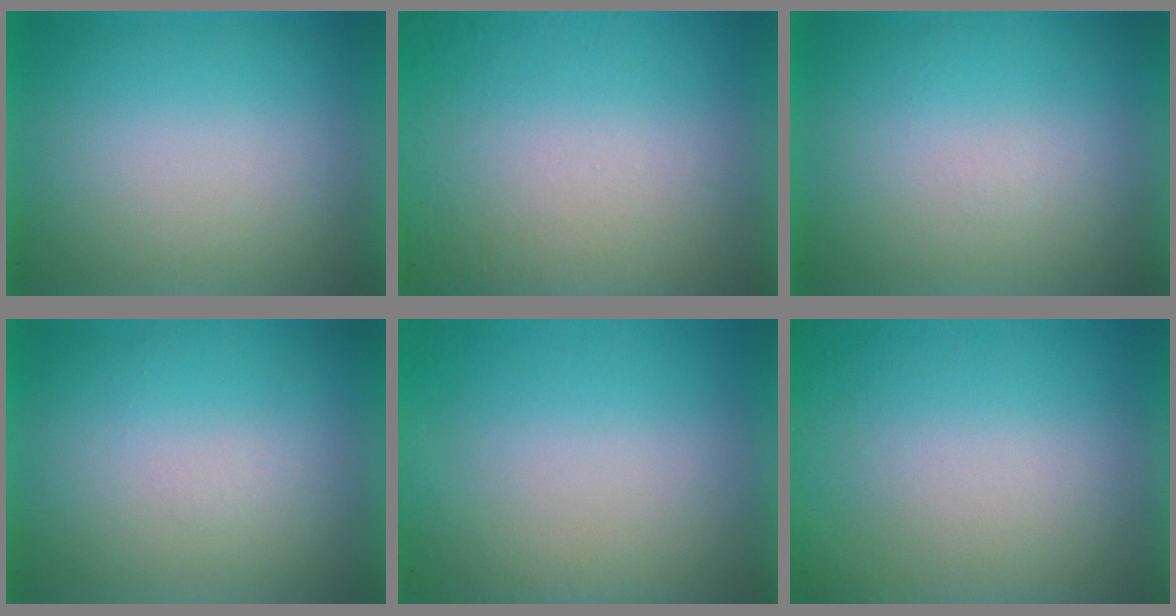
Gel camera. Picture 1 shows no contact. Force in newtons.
{"total": 9.5}
{"total": 1.1}
{"total": 1.1}
{"total": 4.9}
{"total": 6.1}